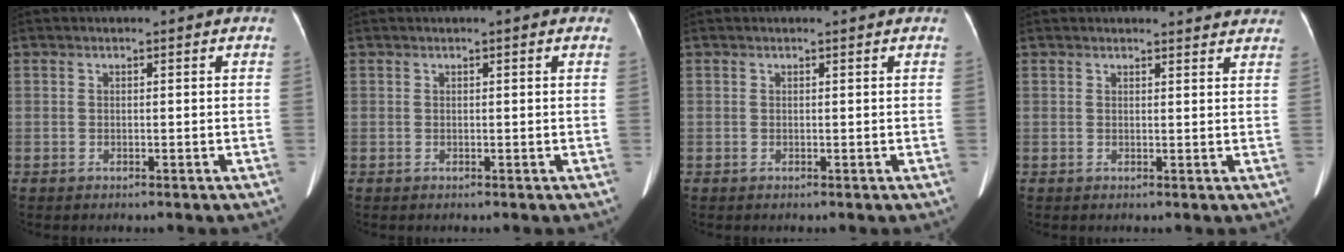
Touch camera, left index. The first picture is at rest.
{"total": 1.0, "force": [0.6, 0.1, 0.8], "torque": [-0.012, 0.005, 0.005]}
{"total": 0.6, "force": [0.5, 0.0, 0.1], "torque": [-0.006, 0.003, 0.006]}
{"total": 6.3, "force": [6.2, 0.9, 1.1], "torque": [-0.003, -0.004, 0.048]}